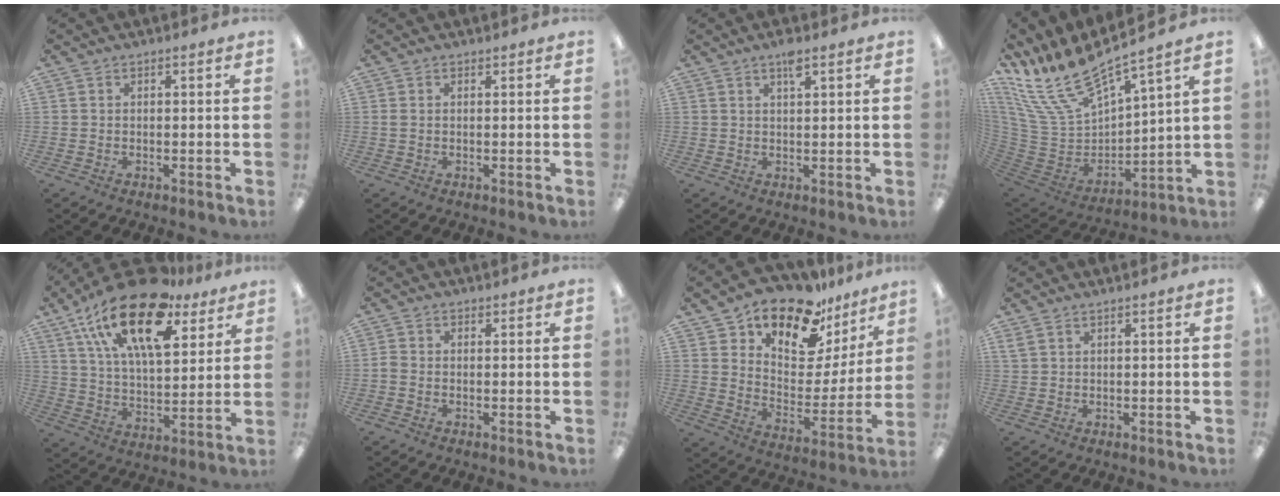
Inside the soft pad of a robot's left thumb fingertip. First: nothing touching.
{"total": 0.6, "force": [0.2, 0.4, 0.4], "torque": [-0.010, 0.002, 0.003]}
{"total": 3.1, "force": [2.1, 0.7, 2.2], "torque": [-0.042, 0.000, 0.034]}
{"total": 17.6, "force": [14.4, 5.3, 8.5], "torque": [-0.186, -0.109, 0.256]}
{"total": 22.7, "force": [13.7, 10.0, 15.0], "torque": [-0.267, -0.071, 0.233]}
{"total": 1.0, "force": [-0.3, 0.8, 0.6], "torque": [-0.012, 0.002, -0.005]}
{"total": 16.9, "force": [13.6, 7.7, 6.4], "torque": [-0.120, -0.102, 0.241]}
{"total": 1.3, "force": [1.0, 0.2, 0.8], "torque": [-0.019, 0.000, 0.018]}